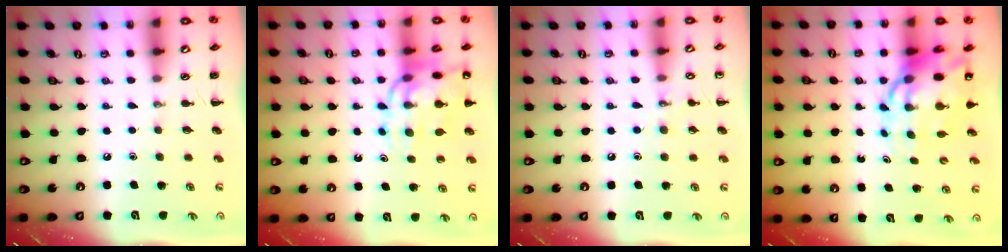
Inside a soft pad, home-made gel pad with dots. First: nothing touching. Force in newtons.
{"total": 14.5, "press": 14.1, "slide": 3.4}
{"total": 6.4, "press": 6.2, "slide": 1.6}
{"total": 13.6, "press": 13.0, "slide": 3.7}